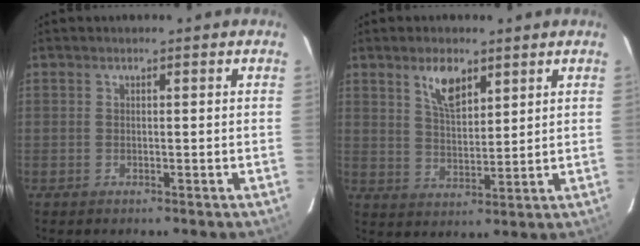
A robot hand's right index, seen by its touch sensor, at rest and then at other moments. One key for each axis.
{"total": 6.7, "fx": 4.1, "fy": 2.9, "fz": 4.5, "tx": -0.077, "ty": 0.004, "tz": 0.079}